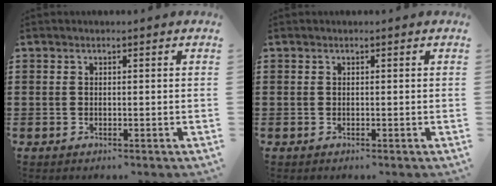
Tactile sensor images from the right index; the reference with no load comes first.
{"total": 0.0}